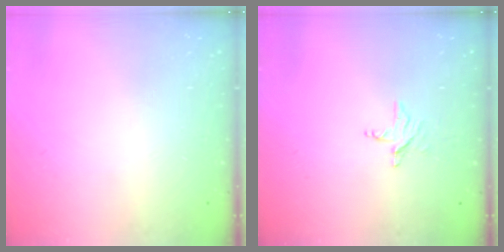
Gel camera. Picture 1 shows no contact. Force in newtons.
{"total": 3.8, "press": 3.8, "slide": 0.3}